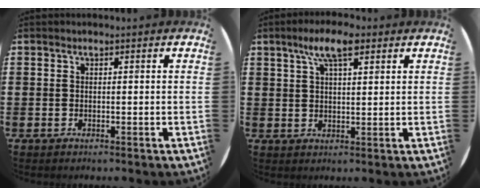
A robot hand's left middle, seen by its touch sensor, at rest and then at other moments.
{"total": 6.3, "force": [3.9, 2.2, 4.5], "torque": [-0.081, 0.002, 0.064]}